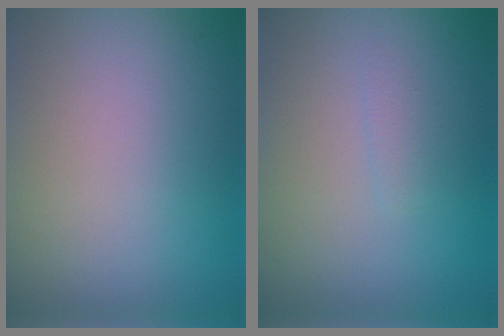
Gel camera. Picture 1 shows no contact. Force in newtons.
{"total": 0.7, "press": 0.7, "slide": 0.0}